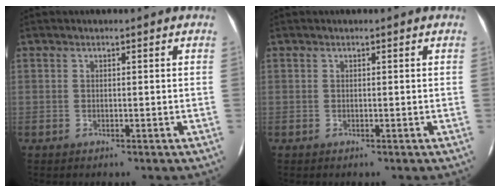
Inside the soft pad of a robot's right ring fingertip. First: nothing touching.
{"total": 0.0}